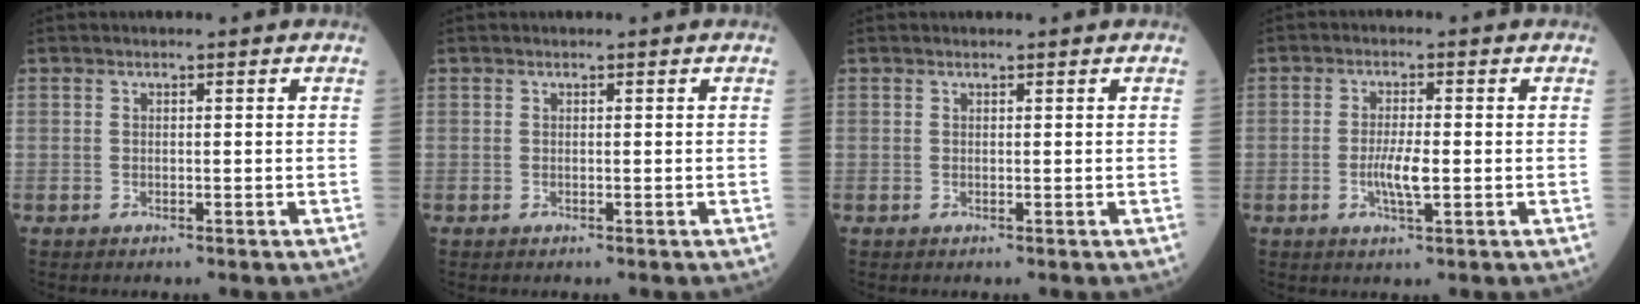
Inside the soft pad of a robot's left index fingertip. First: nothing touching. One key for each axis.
{"total": 0.0}
{"total": 0.7, "fx": 0.6, "fy": 0.0, "fz": 0.2, "tx": -0.009, "ty": 0.002, "tz": 0.011}
{"total": 3.9, "fx": -0.7, "fy": 0.5, "fz": 3.8, "tx": -0.078, "ty": -0.005, "tz": -0.012}